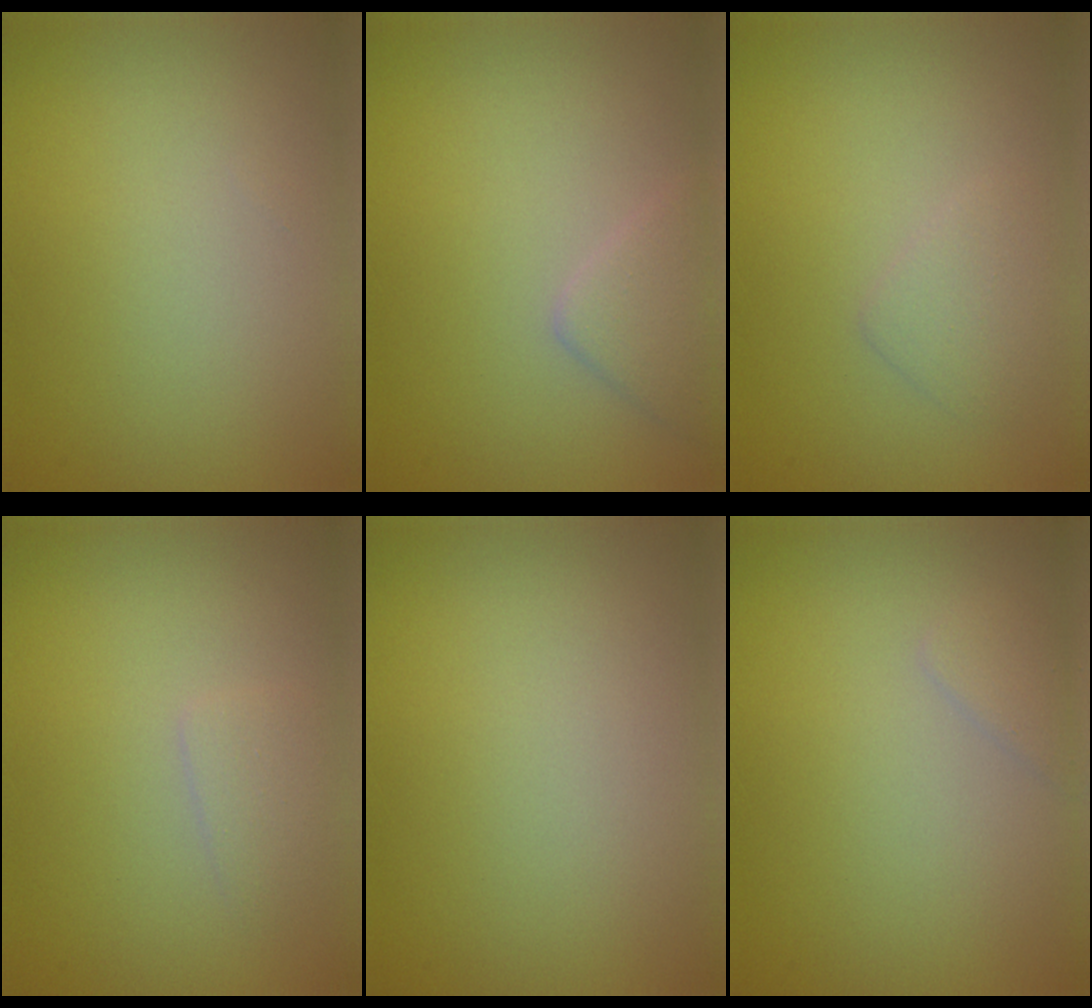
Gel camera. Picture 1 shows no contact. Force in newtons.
{"total": 2.2, "press": 2.2, "slide": 0.1}
{"total": 1.6, "press": 1.6, "slide": 0.0}
{"total": 1.2, "press": 1.2, "slide": 0.1}
{"total": 0.0}
{"total": 0.9, "press": 0.9, "slide": 0.1}